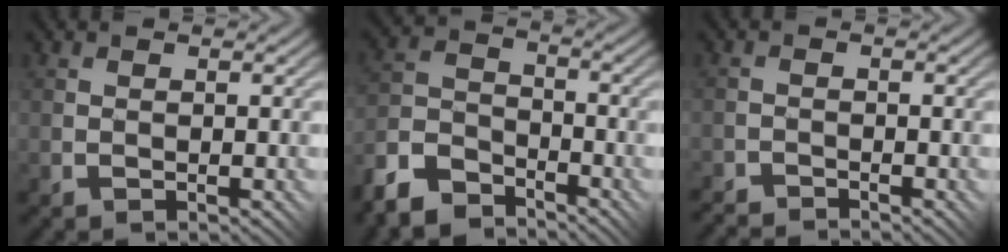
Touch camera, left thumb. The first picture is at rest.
{"total": 8.3, "force": [-6.7, 3.9, 3.1], "torque": [-0.074, -0.006, -0.144]}
{"total": 2.7, "force": [-2.7, 0.2, -0.2], "torque": [0.003, 0.007, -0.053]}